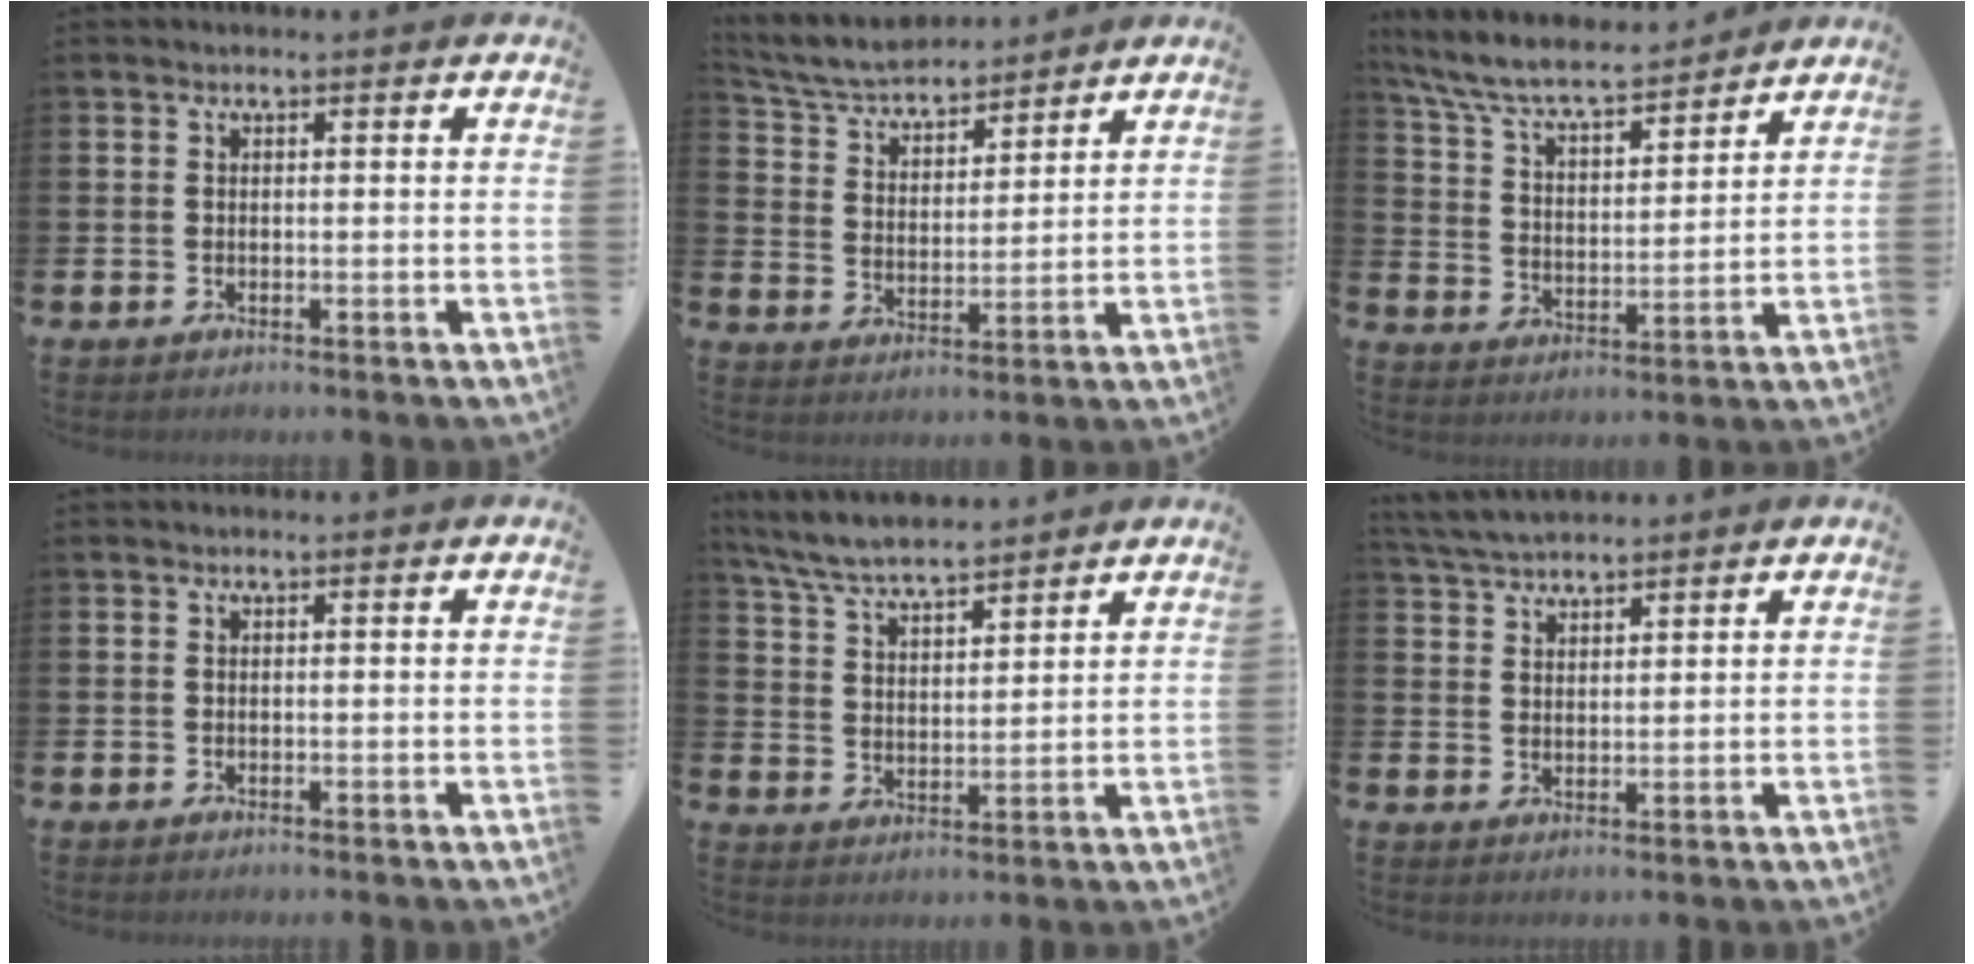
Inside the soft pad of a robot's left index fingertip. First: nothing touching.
{"total": 5.9, "force": [5.7, 1.1, 1.0], "torque": [-0.049, -0.035, 0.100]}
{"total": 8.1, "force": [7.5, 1.4, 2.7], "torque": [-0.089, -0.048, 0.131]}
{"total": 0.0}
{"total": 6.7, "force": [6.4, 0.8, 1.8], "torque": [-0.063, -0.029, 0.117]}
{"total": 4.2, "force": [4.1, 0.6, 0.7], "torque": [-0.032, -0.012, 0.079]}